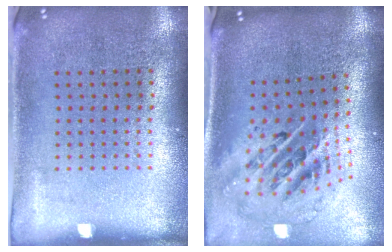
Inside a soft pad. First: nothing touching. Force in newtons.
{"total": 2.7, "press": 1.8, "slide": 1.9}